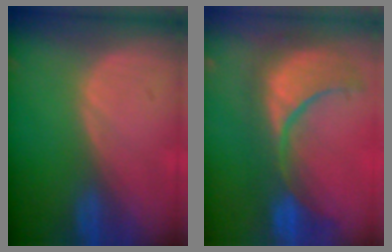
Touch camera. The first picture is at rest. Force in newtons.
{"total": 11.8, "press": 10.8, "slide": 4.8}